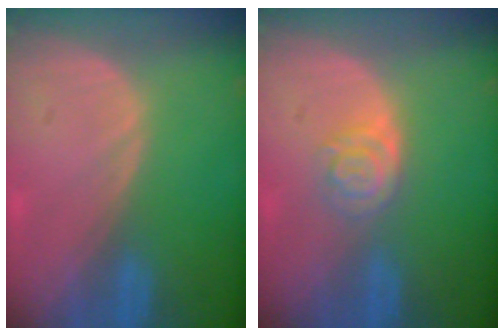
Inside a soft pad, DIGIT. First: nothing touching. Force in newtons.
{"total": 4.2, "press": 3.7, "slide": 2.0}